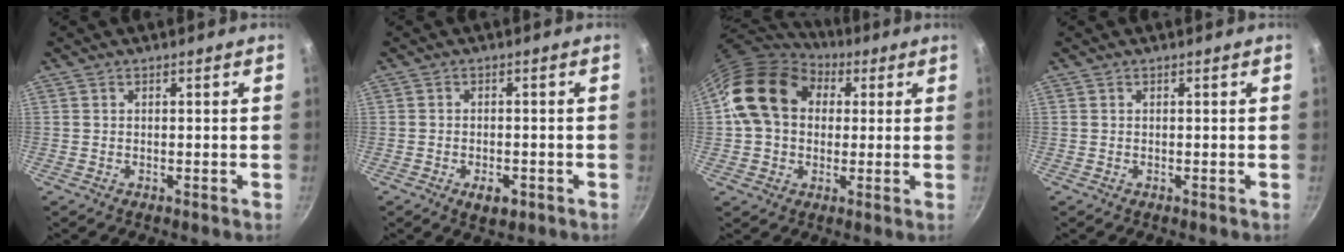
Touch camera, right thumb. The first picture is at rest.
{"total": 3.9, "force": [-1.7, 2.1, 2.7], "torque": [-0.039, 0.008, -0.023]}
{"total": 16.7, "force": [3.8, 13.1, 9.7], "torque": [-0.144, 0.026, 0.054]}
{"total": 0.0}